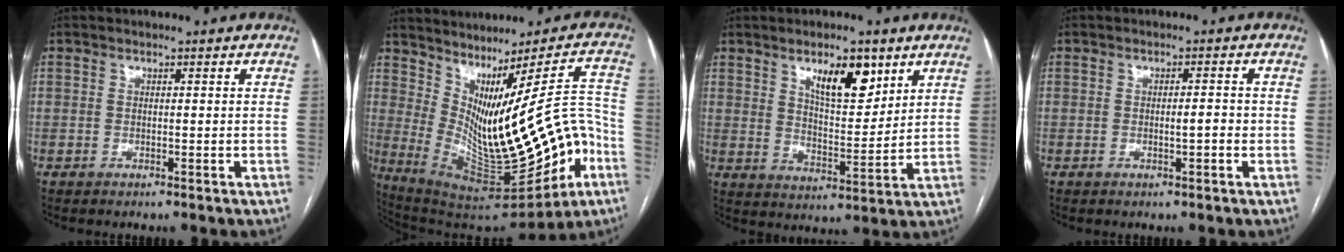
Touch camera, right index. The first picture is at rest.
{"total": 21.8, "force": [-4.5, 5.7, 20.6], "torque": [-0.286, 0.014, -0.036]}
{"total": 9.2, "force": [5.4, 3.3, 6.7], "torque": [-0.111, -0.003, 0.095]}
{"total": 2.3, "force": [-0.4, 0.4, 2.2], "torque": [-0.037, 0.001, -0.005]}